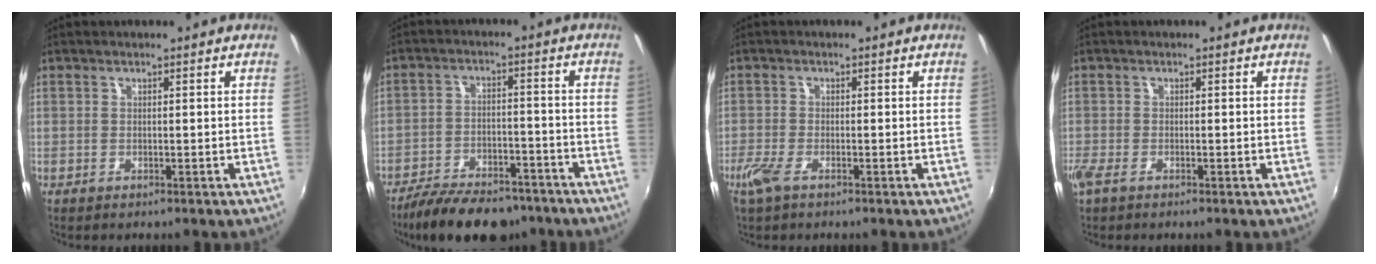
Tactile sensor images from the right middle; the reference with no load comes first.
{"total": 16.4, "force": [-13.3, 6.2, 7.5], "torque": [-0.156, -0.012, -0.195]}
{"total": 3.6, "force": [-2.3, 1.1, 2.6], "torque": [-0.063, -0.011, -0.046]}
{"total": 2.6, "force": [-1.7, 1.1, 1.7], "torque": [-0.041, -0.010, -0.033]}